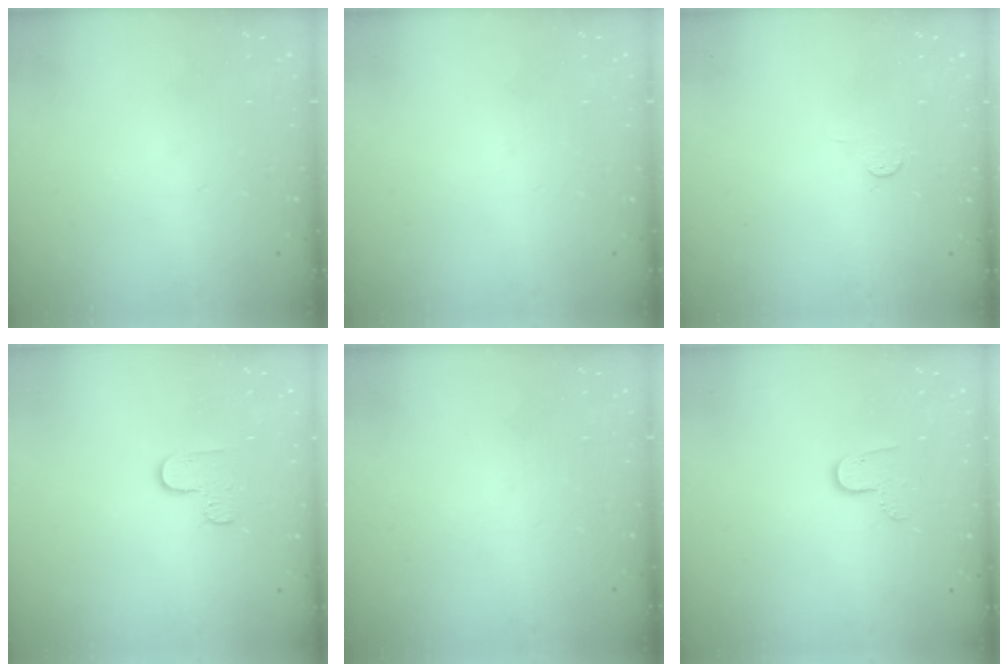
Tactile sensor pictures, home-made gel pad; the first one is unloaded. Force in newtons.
{"total": 0.0}
{"total": 2.8, "press": 2.8, "slide": 0.4}
{"total": 5.8, "press": 5.8, "slide": 0.6}
{"total": 0.0}
{"total": 5.8, "press": 5.8, "slide": 0.5}